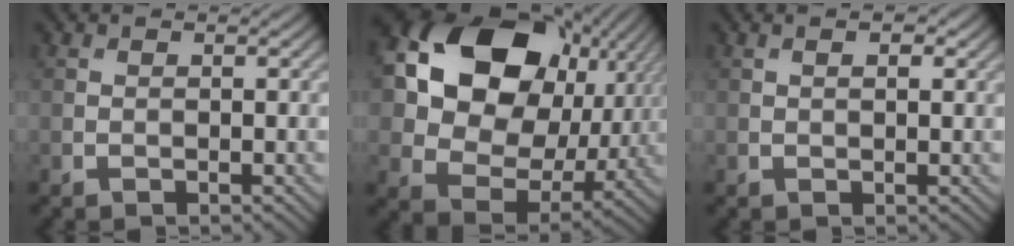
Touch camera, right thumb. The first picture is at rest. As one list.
[{"total": 19.1, "force": [5.7, 14.3, 11.3], "torque": [-0.246, 0.021, 0.116]}, {"total": 1.7, "force": [0.7, 0.7, 1.3], "torque": [-0.013, -0.010, 0.011]}]